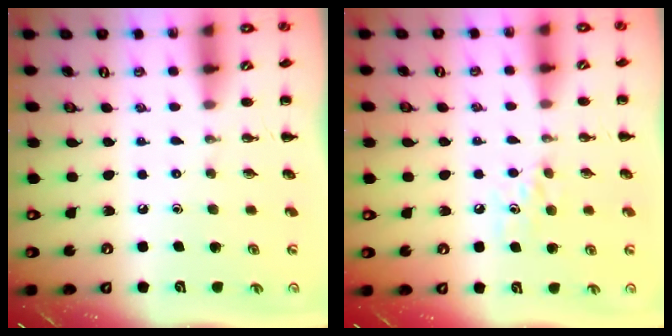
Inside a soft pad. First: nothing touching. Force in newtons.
{"total": 5.0, "press": 4.7, "slide": 1.7}